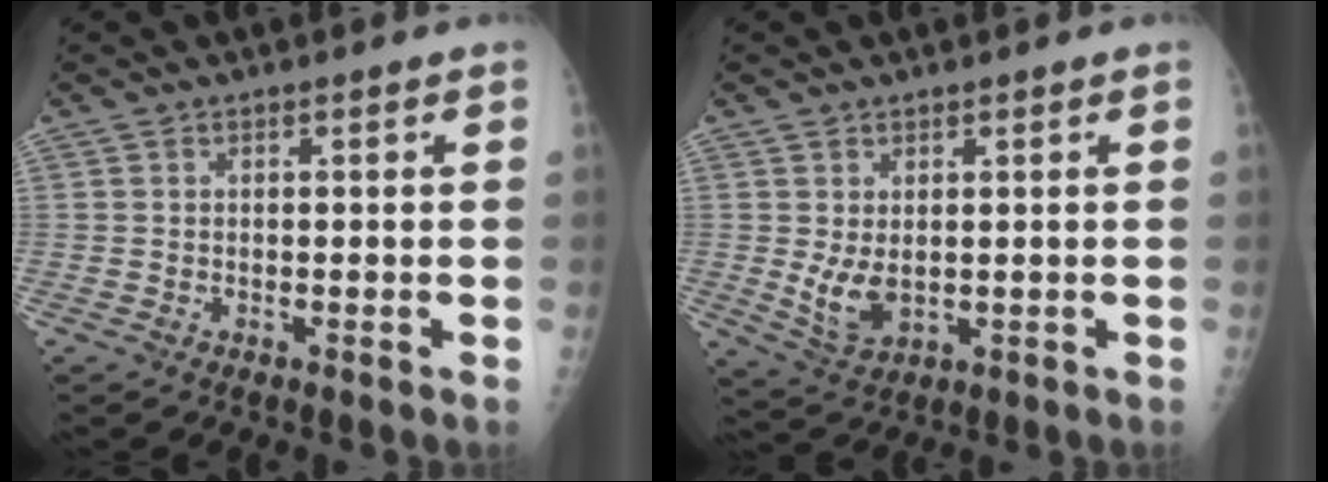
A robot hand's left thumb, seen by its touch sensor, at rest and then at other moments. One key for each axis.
{"total": 5.9, "fx": 0.5, "fy": 3.5, "fz": 4.7, "tx": -0.081, "ty": -0.015, "tz": 0.024}